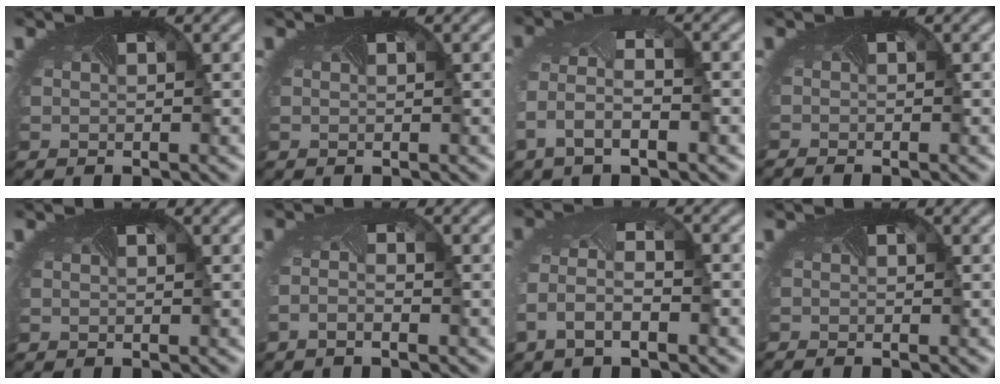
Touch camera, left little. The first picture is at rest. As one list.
[{"total": 0.0}, {"total": 4.6, "force": [-1.7, 2.3, 3.7], "torque": [-0.096, -0.006, -0.038]}, {"total": 1.2, "force": [-1.1, 0.0, 0.5], "torque": [-0.008, -0.014, -0.016]}, {"total": 0.0}, {"total": 1.0, "force": [-0.9, -0.1, 0.5], "torque": [-0.024, -0.009, -0.021]}, {"total": 4.1, "force": [-1.7, 2.0, 3.1], "torque": [-0.084, -0.006, -0.039]}, {"total": 0.9, "force": [-0.8, 0.0, 0.3], "torque": [-0.007, -0.013, -0.012]}]